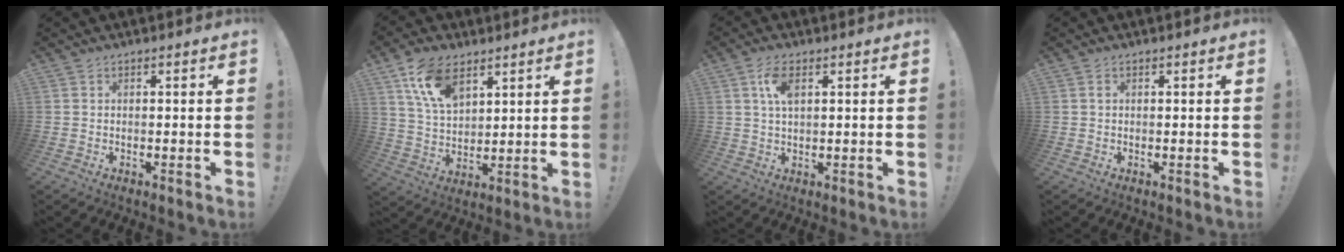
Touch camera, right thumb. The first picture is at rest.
{"total": 12.9, "force": [7.6, 7.4, 7.5], "torque": [-0.134, -0.024, 0.146]}
{"total": 6.0, "force": [1.9, 3.0, 4.8], "torque": [-0.084, 0.001, 0.032]}
{"total": 0.6, "force": [0.0, 0.3, 0.5], "torque": [-0.012, 0.004, -0.001]}